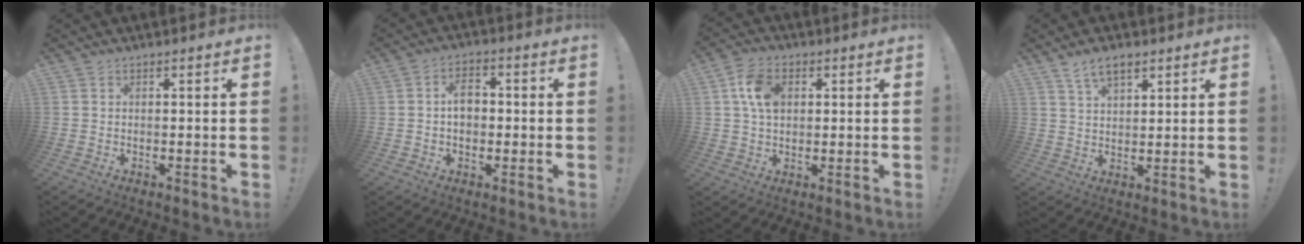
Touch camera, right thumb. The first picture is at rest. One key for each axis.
{"total": 5.9, "fx": 0.1, "fy": 4.2, "fz": 4.2, "tx": -0.058, "ty": 0.006, "tz": -0.002}
{"total": 9.0, "fx": 2.1, "fy": 6.3, "fz": 6.1, "tx": -0.108, "ty": 0.010, "tz": 0.041}
{"total": 6.6, "fx": 4.3, "fy": 2.9, "fz": 4.1, "tx": -0.069, "ty": -0.013, "tz": 0.079}